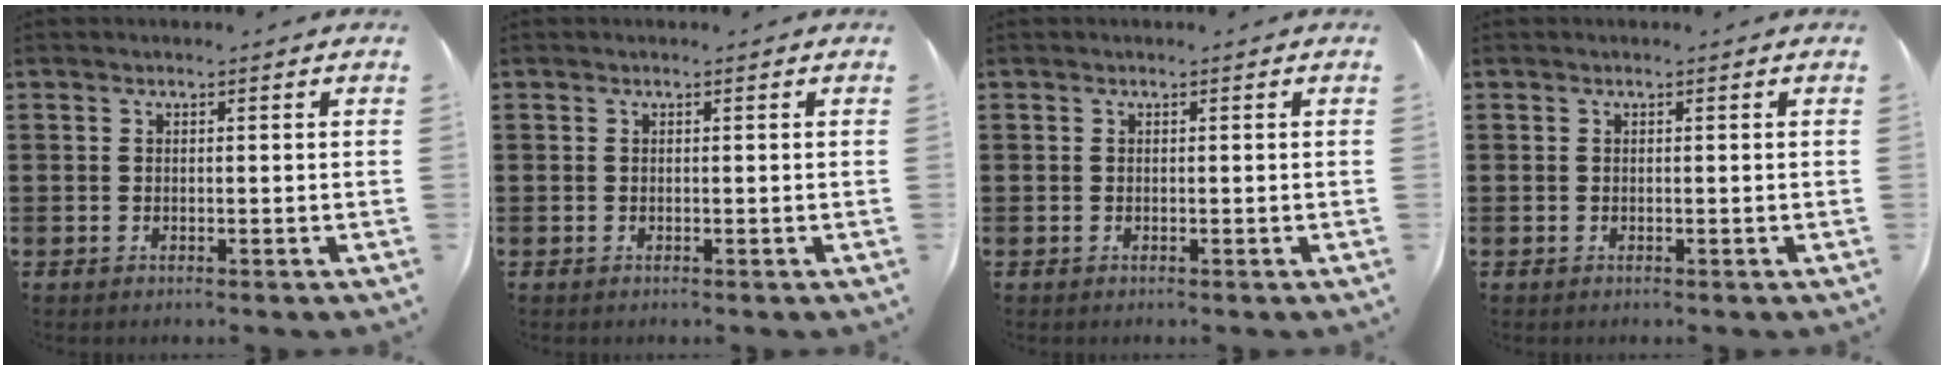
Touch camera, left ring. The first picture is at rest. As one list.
[{"total": 0.0}, {"total": 0.0}, {"total": 0.0}]